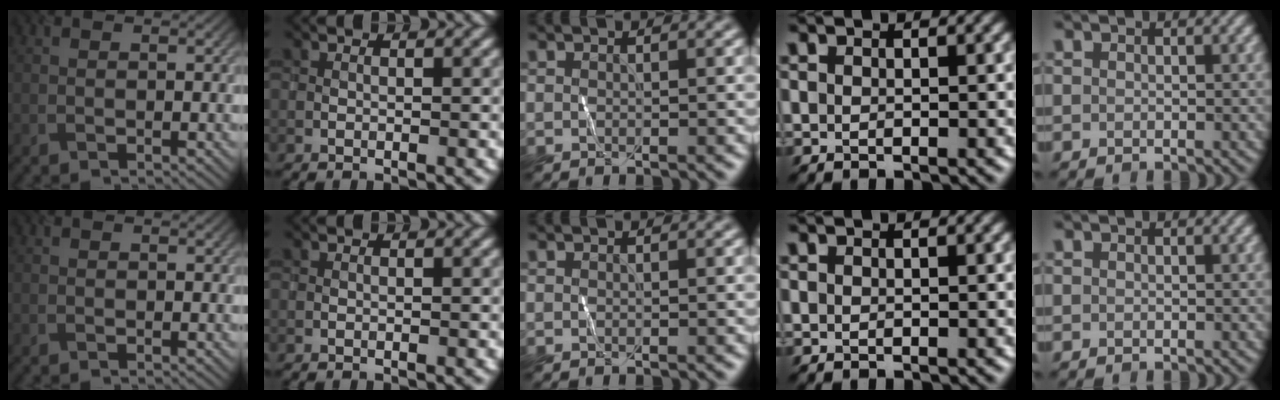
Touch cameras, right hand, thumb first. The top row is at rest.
{}